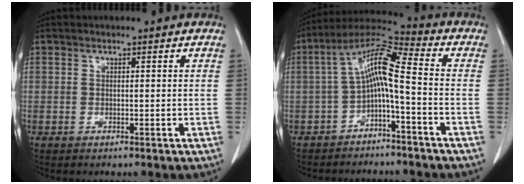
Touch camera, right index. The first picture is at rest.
{"total": 8.8, "force": [-1.7, 1.2, 8.5], "torque": [-0.157, 0.041, -0.033]}